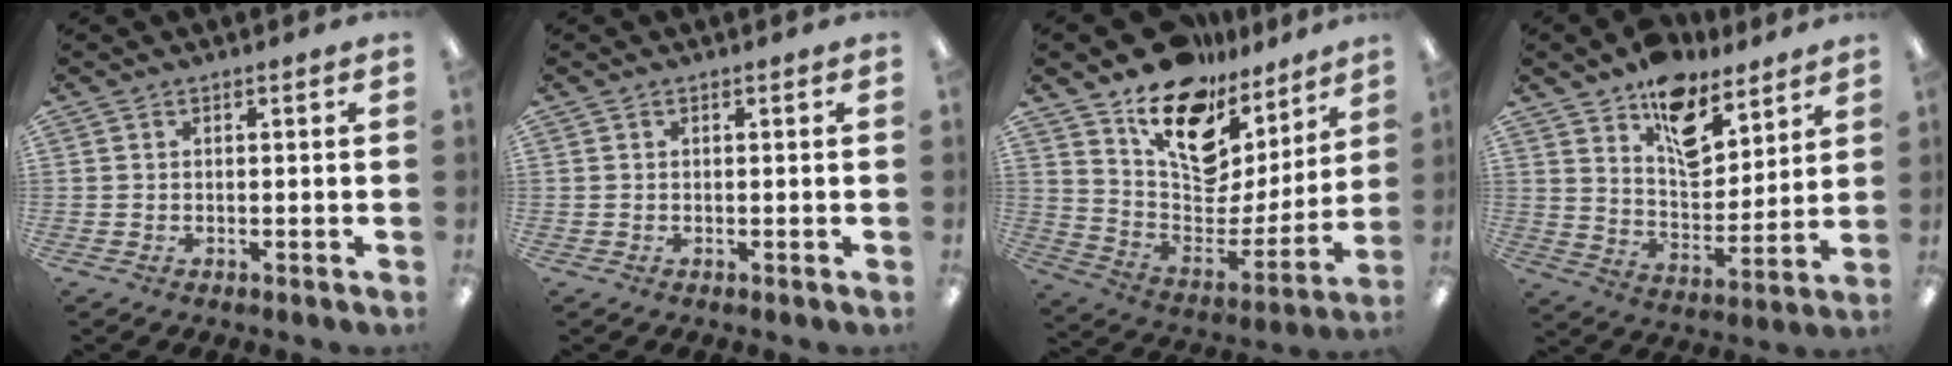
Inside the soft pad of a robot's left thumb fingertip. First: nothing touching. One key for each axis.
{"total": 0.0}
{"total": 17.1, "fx": 11.3, "fy": 10.1, "fz": 8.0, "tx": -0.135, "ty": -0.088, "tz": 0.205}
{"total": 12.9, "fx": 9.5, "fy": 6.6, "fz": 5.7, "tx": -0.073, "ty": -0.065, "tz": 0.172}